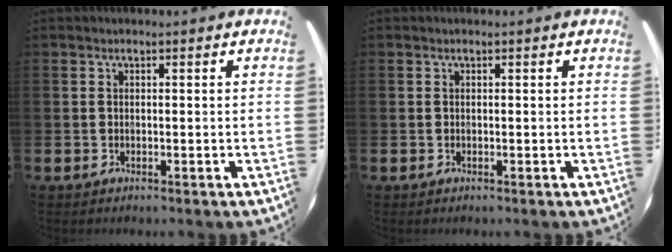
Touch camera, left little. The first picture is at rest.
{"total": 0.0}